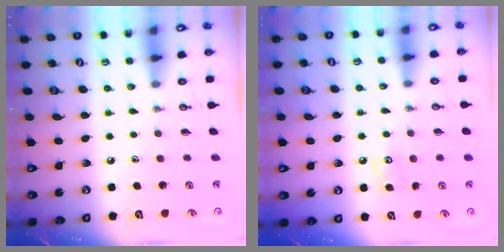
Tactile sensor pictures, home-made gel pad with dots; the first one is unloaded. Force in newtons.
{"total": 5.6, "press": 5.6, "slide": 0.6}